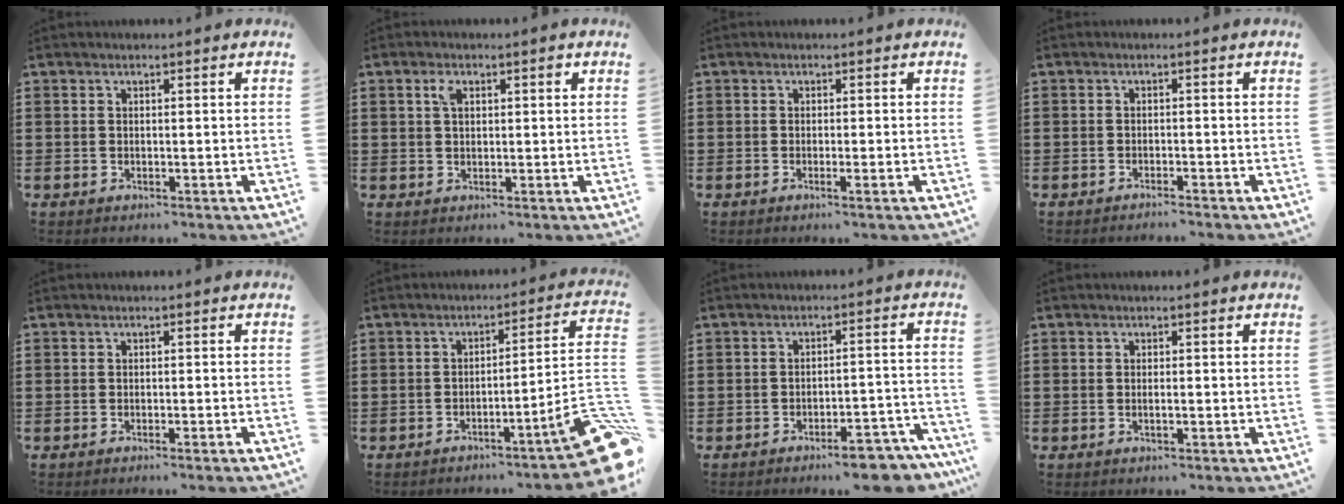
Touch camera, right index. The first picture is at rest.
{"total": 2.7, "force": [1.1, 1.4, 2.1], "torque": [-0.038, 0.005, 0.016]}
{"total": 1.0, "force": [-0.4, -0.3, 0.8], "torque": [-0.013, -0.006, -0.007]}
{"total": 1.0, "force": [-1.0, -0.1, 0.1], "torque": [-0.005, 0.000, -0.020]}
{"total": 0.6, "force": [-0.5, -0.2, 0.4], "torque": [-0.007, -0.002, -0.010]}
{"total": 8.5, "force": [-5.2, 0.9, 6.8], "torque": [-0.085, -0.009, -0.096]}
{"total": 6.0, "force": [-5.4, 0.9, 2.4], "torque": [-0.031, 0.006, -0.098]}
{"total": 0.7, "force": [-0.2, 0.1, 0.7], "torque": [-0.012, -0.005, -0.002]}